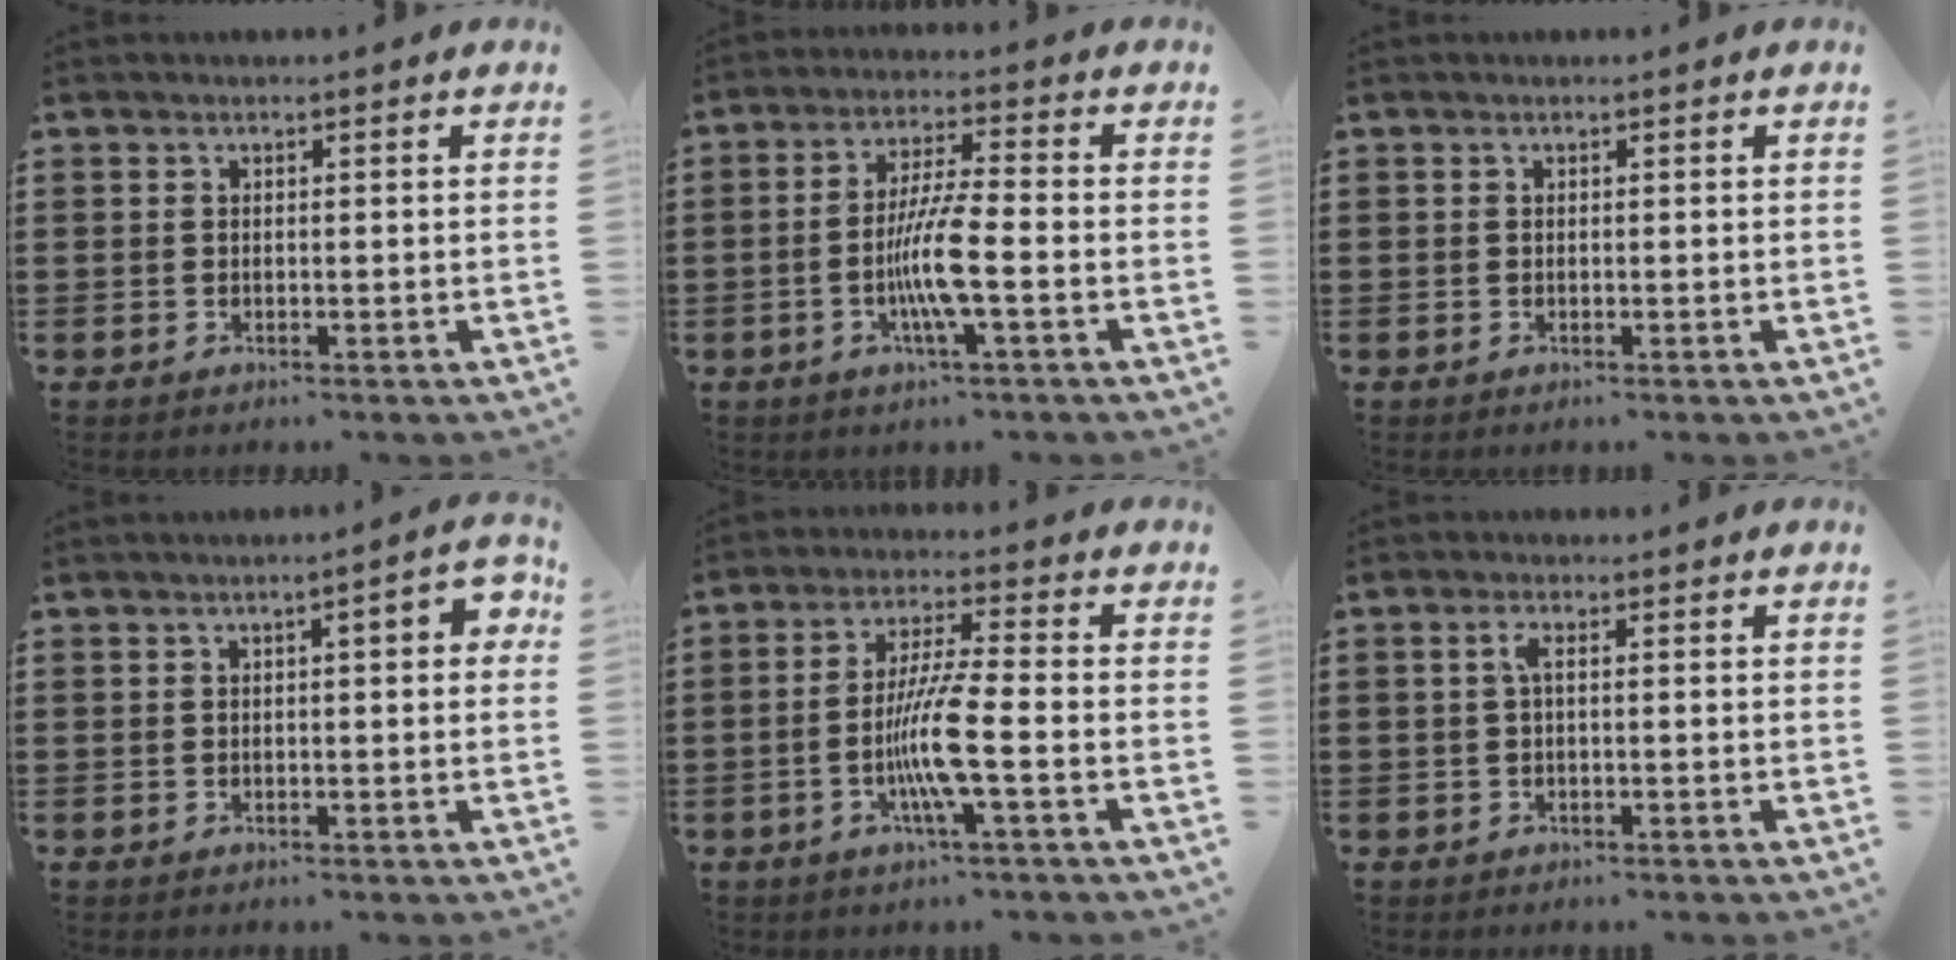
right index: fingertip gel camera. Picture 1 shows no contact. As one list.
[{"total": 8.0, "force": [-2.2, 0.9, 7.6], "torque": [-0.156, -0.012, -0.048]}, {"total": 0.0}, {"total": 3.9, "force": [0.6, 0.7, 3.8], "torque": [-0.054, 0.001, 0.003]}, {"total": 8.5, "force": [-2.4, 0.5, 8.1], "torque": [-0.164, -0.014, -0.052]}, {"total": 1.9, "force": [0.0, 0.4, 1.9], "torque": [-0.037, 0.001, -0.002]}]